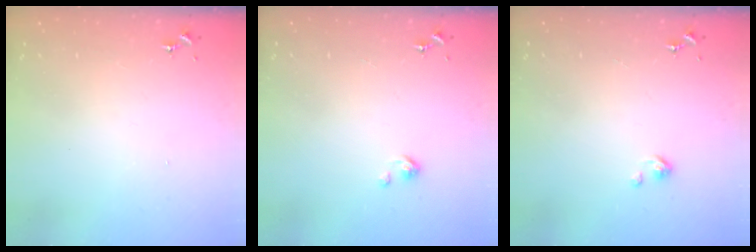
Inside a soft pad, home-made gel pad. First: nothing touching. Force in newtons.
{"total": 2.6, "press": 2.6, "slide": 0.4}
{"total": 2.6, "press": 2.6, "slide": 0.4}